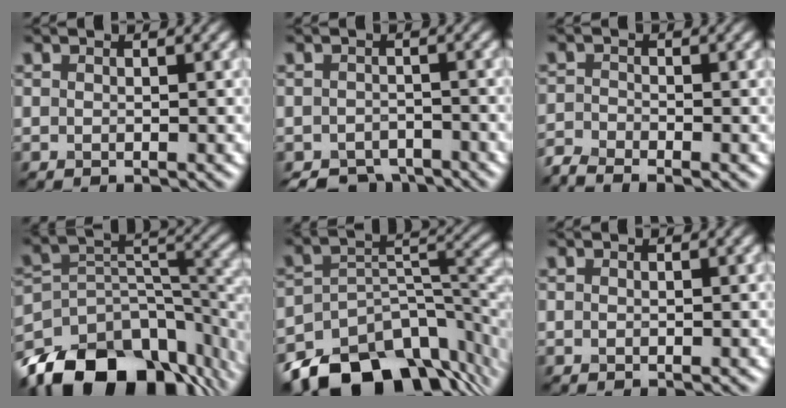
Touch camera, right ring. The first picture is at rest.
{"total": 3.8, "force": [-3.3, 1.8, 0.9], "torque": [0.001, -0.006, -0.054]}
{"total": 2.5, "force": [-2.4, 0.3, 0.7], "torque": [-0.020, -0.006, -0.056]}
{"total": 14.9, "force": [-10.5, 7.7, 7.1], "torque": [-0.150, 0.009, -0.174]}
{"total": 12.7, "force": [-8.8, 6.6, 6.4], "torque": [-0.108, -0.001, -0.153]}
{"total": 0.0}